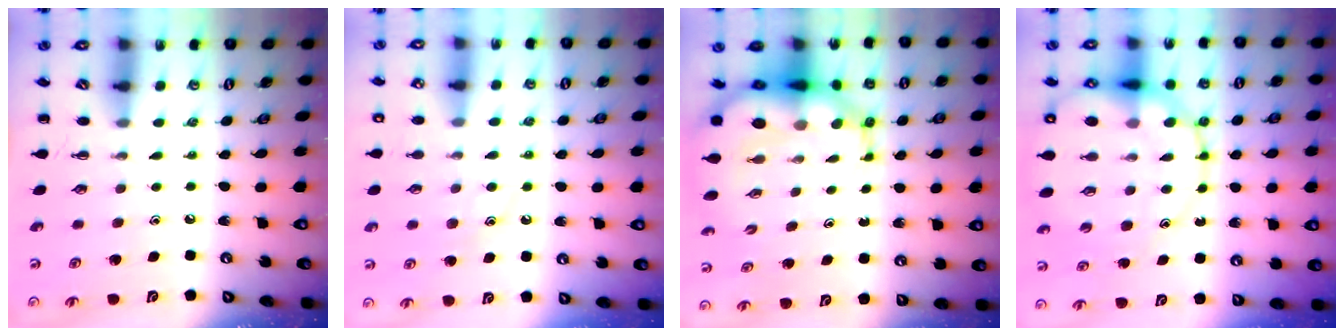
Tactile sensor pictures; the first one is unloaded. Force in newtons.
{"total": 8.6, "press": 8.5, "slide": 1.3}
{"total": 11.7, "press": 11.3, "slide": 3.2}
{"total": 20.6, "press": 20.3, "slide": 3.6}